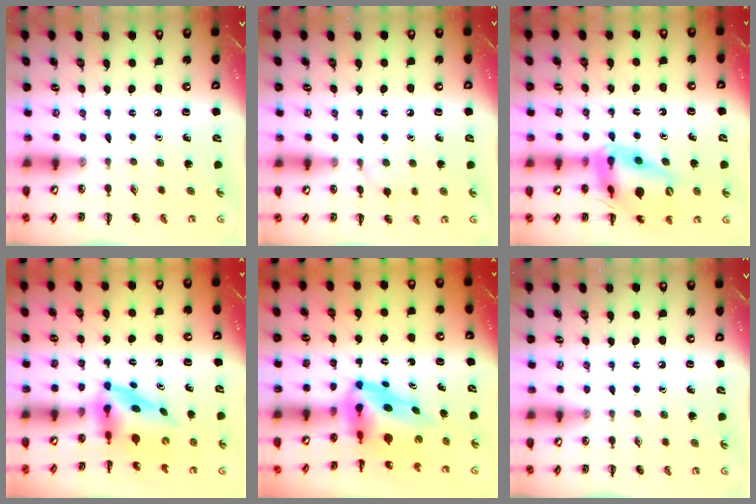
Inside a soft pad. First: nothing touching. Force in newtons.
{"total": 6.2, "press": 5.9, "slide": 1.8}
{"total": 18.7, "press": 18.4, "slide": 3.0}
{"total": 3.7, "press": 3.6, "slide": 0.6}
{"total": 6.9, "press": 6.7, "slide": 1.7}
{"total": 0.0}